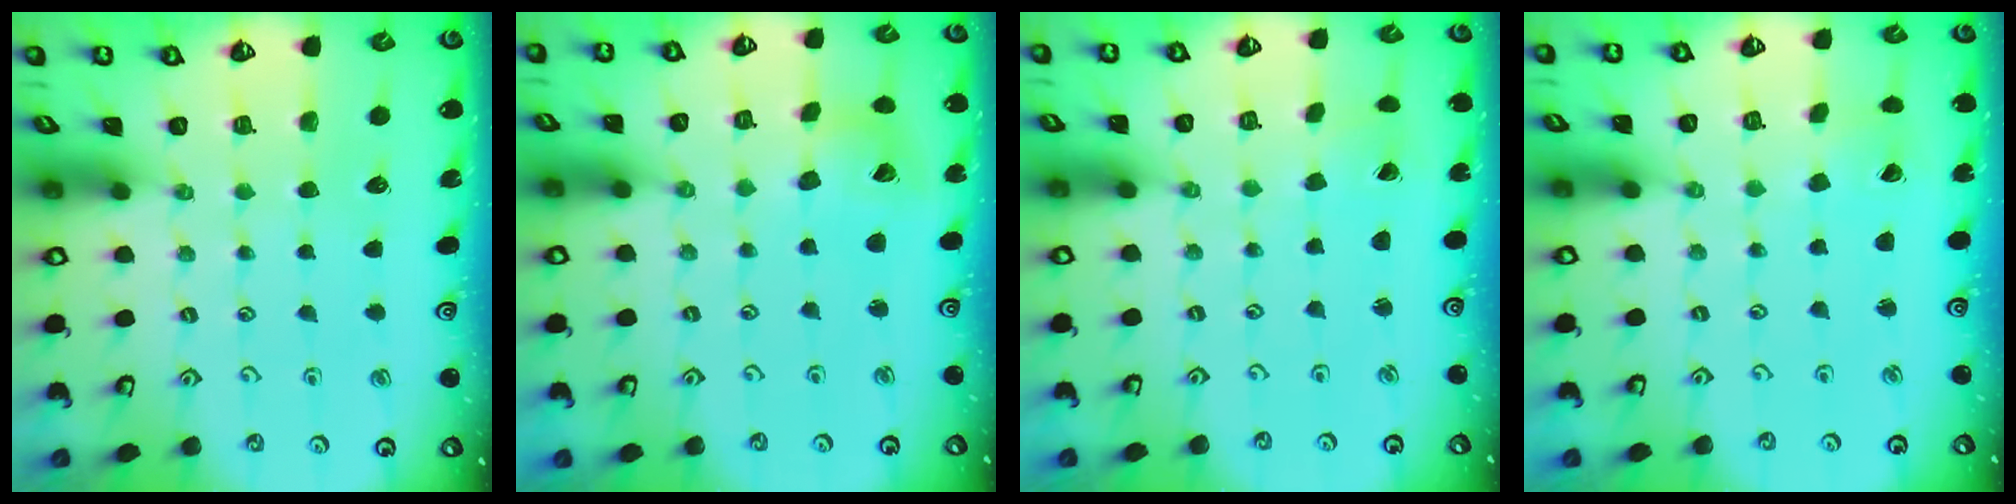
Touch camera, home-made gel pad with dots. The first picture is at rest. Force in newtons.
{"total": 7.6, "press": 7.5, "slide": 1.3}
{"total": 1.2, "press": 1.2, "slide": 0.1}
{"total": 0.9, "press": 0.9, "slide": 0.1}